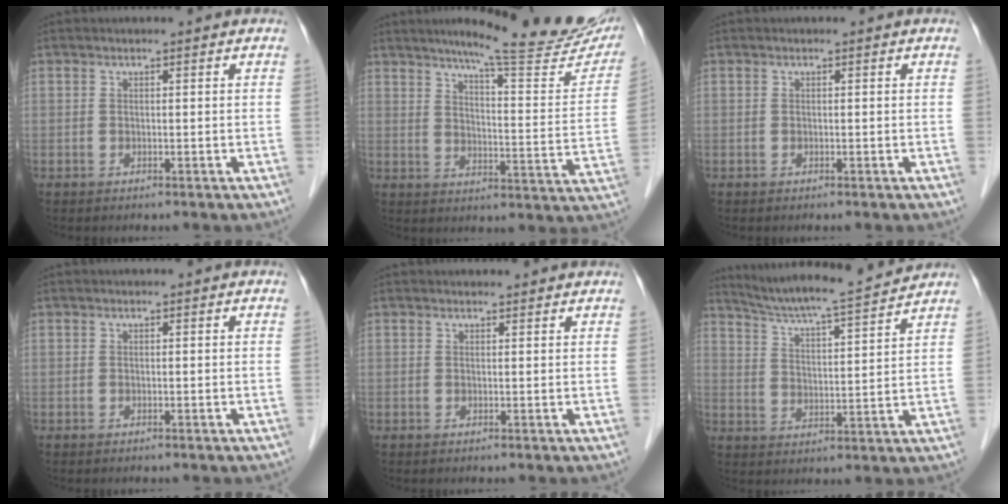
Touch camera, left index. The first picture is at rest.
{"total": 22.1, "force": [18.4, 2.1, 12.1], "torque": [-0.157, -0.040, 0.229]}
{"total": 0.0}
{"total": 0.0}
{"total": 2.9, "force": [2.8, 0.8, 0.5], "torque": [-0.010, 0.017, 0.030]}
{"total": 13.6, "force": [12.8, -0.8, 4.6], "torque": [-0.087, -0.002, 0.197]}